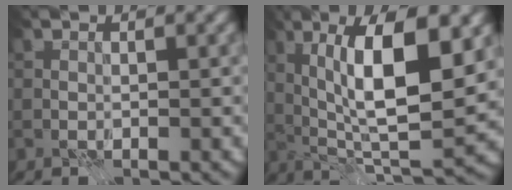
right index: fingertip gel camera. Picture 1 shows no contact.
{"total": 10.9, "force": [2.8, 3.6, 9.9], "torque": [-0.152, -0.006, 0.053]}